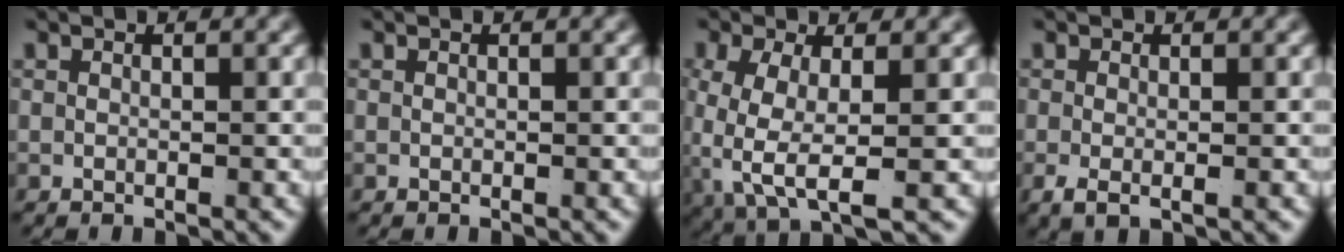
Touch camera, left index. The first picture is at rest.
{"total": 0.0}
{"total": 6.7, "force": [-1.0, 3.6, 5.6], "torque": [-0.136, -0.043, 0.008]}
{"total": 1.7, "force": [-0.8, 0.4, 1.5], "torque": [-0.034, -0.019, -0.002]}